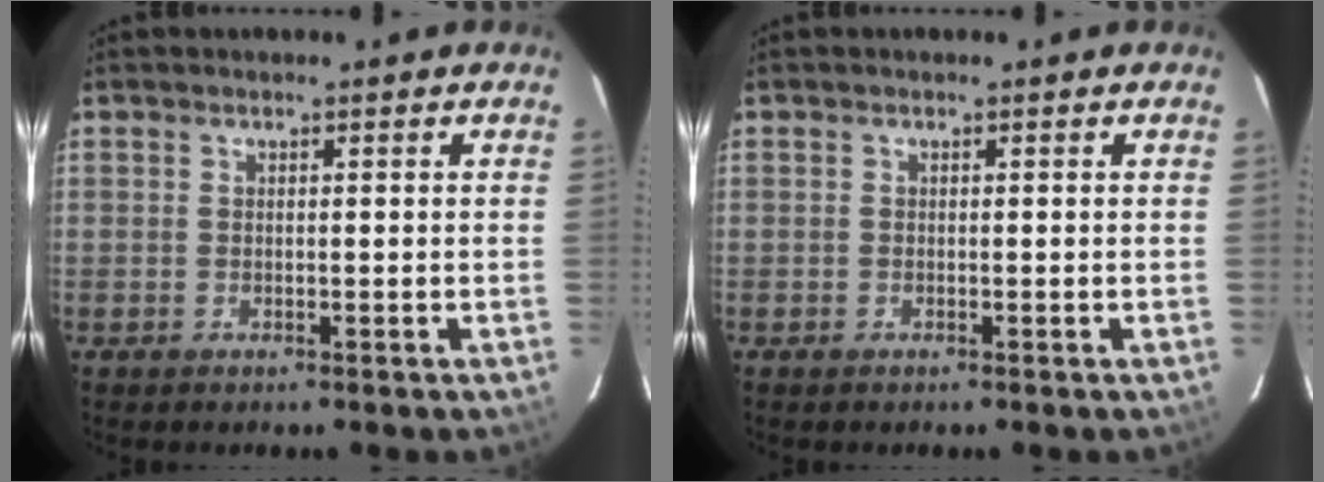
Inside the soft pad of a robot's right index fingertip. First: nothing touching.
{"total": 0.0}